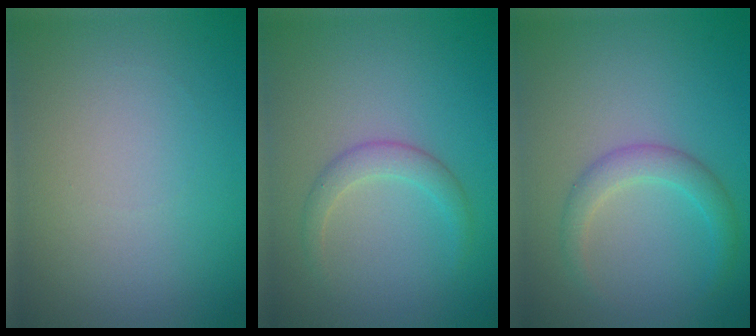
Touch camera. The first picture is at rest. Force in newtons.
{"total": 1.9, "press": 1.9, "slide": 0.1}
{"total": 2.3, "press": 2.3, "slide": 0.0}